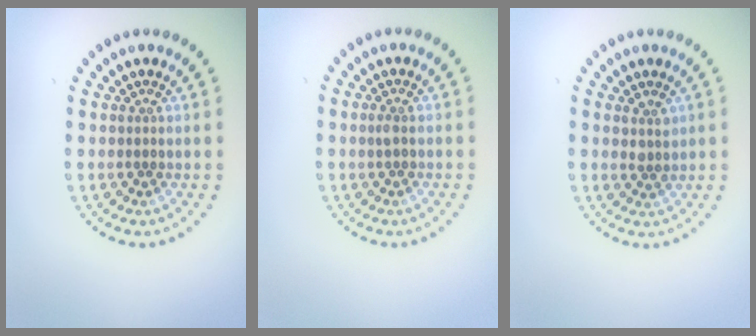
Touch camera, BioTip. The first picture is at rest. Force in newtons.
{"total": 0.6, "press": 0.6, "slide": 0.3}
{"total": 1.4, "press": 1.2, "slide": 0.7}